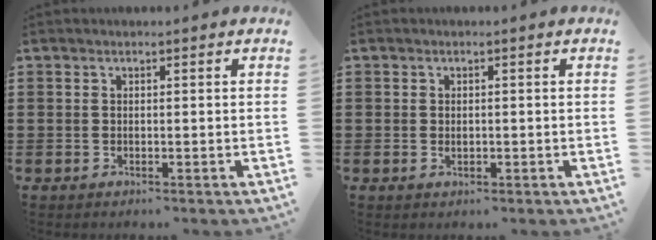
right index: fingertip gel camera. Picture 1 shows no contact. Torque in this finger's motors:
{"motor_torque": [0.01, 0.00, 0.02, 0.02]}